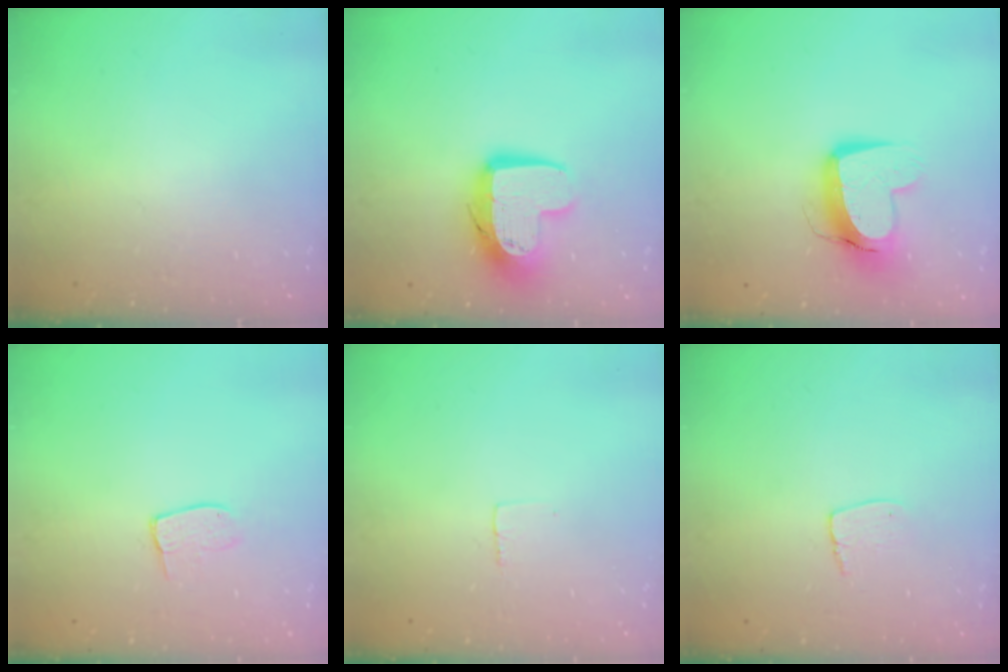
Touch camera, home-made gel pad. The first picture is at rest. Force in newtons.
{"total": 12.4, "press": 12.4, "slide": 1.0}
{"total": 11.3, "press": 11.2, "slide": 1.1}
{"total": 6.1, "press": 6.1, "slide": 0.5}
{"total": 2.3, "press": 2.3, "slide": 0.1}
{"total": 5.6, "press": 5.6, "slide": 0.4}